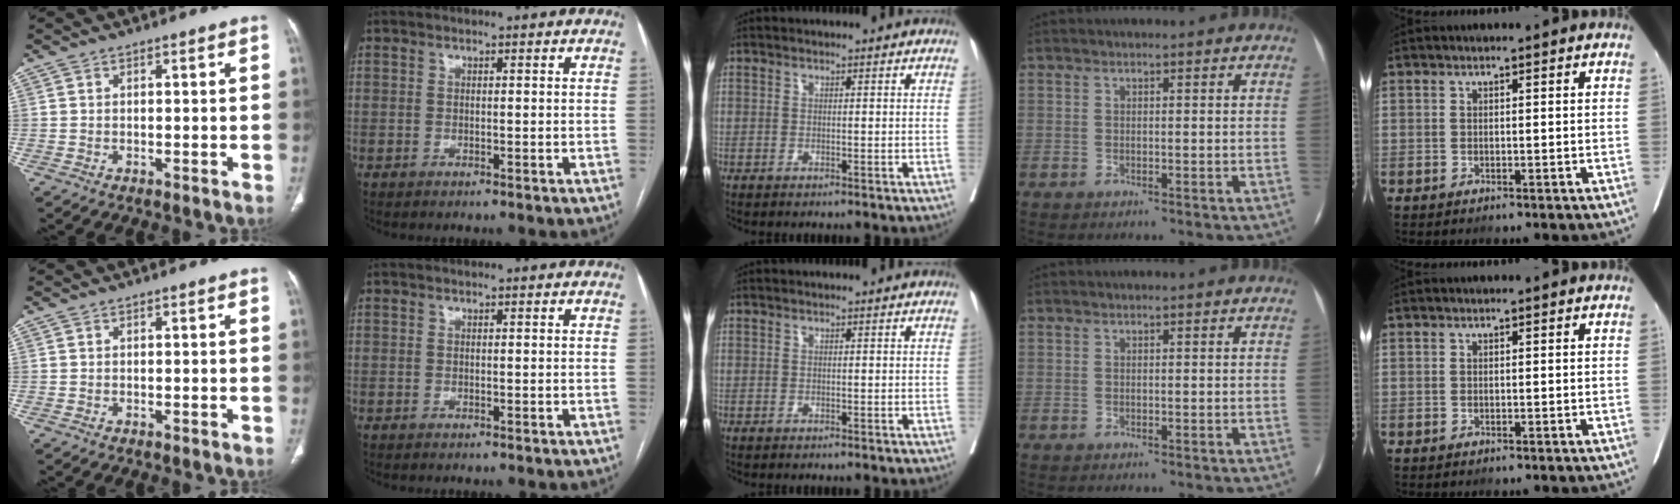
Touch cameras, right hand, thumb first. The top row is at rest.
{}